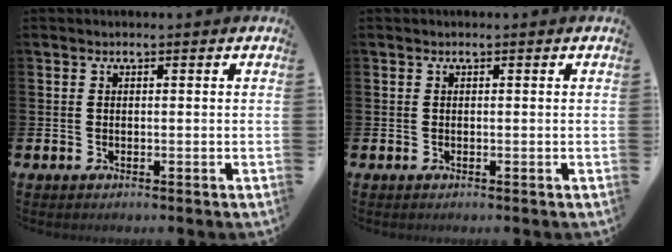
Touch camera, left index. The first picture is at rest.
{"total": 0.0}